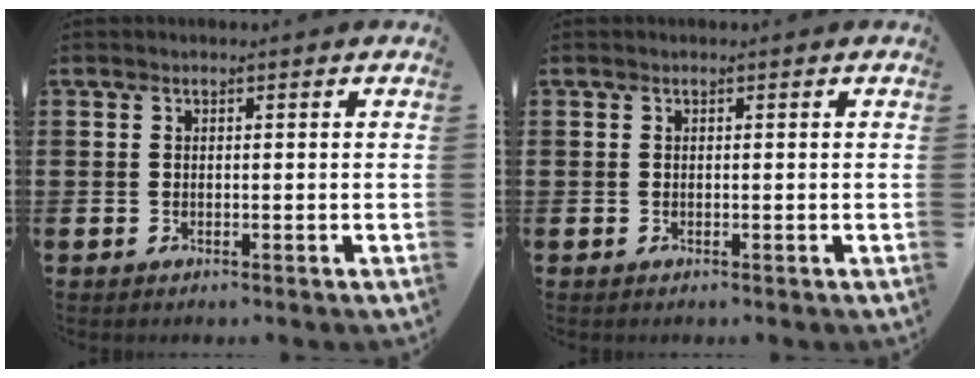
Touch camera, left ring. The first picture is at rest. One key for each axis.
{"total": 0.0}